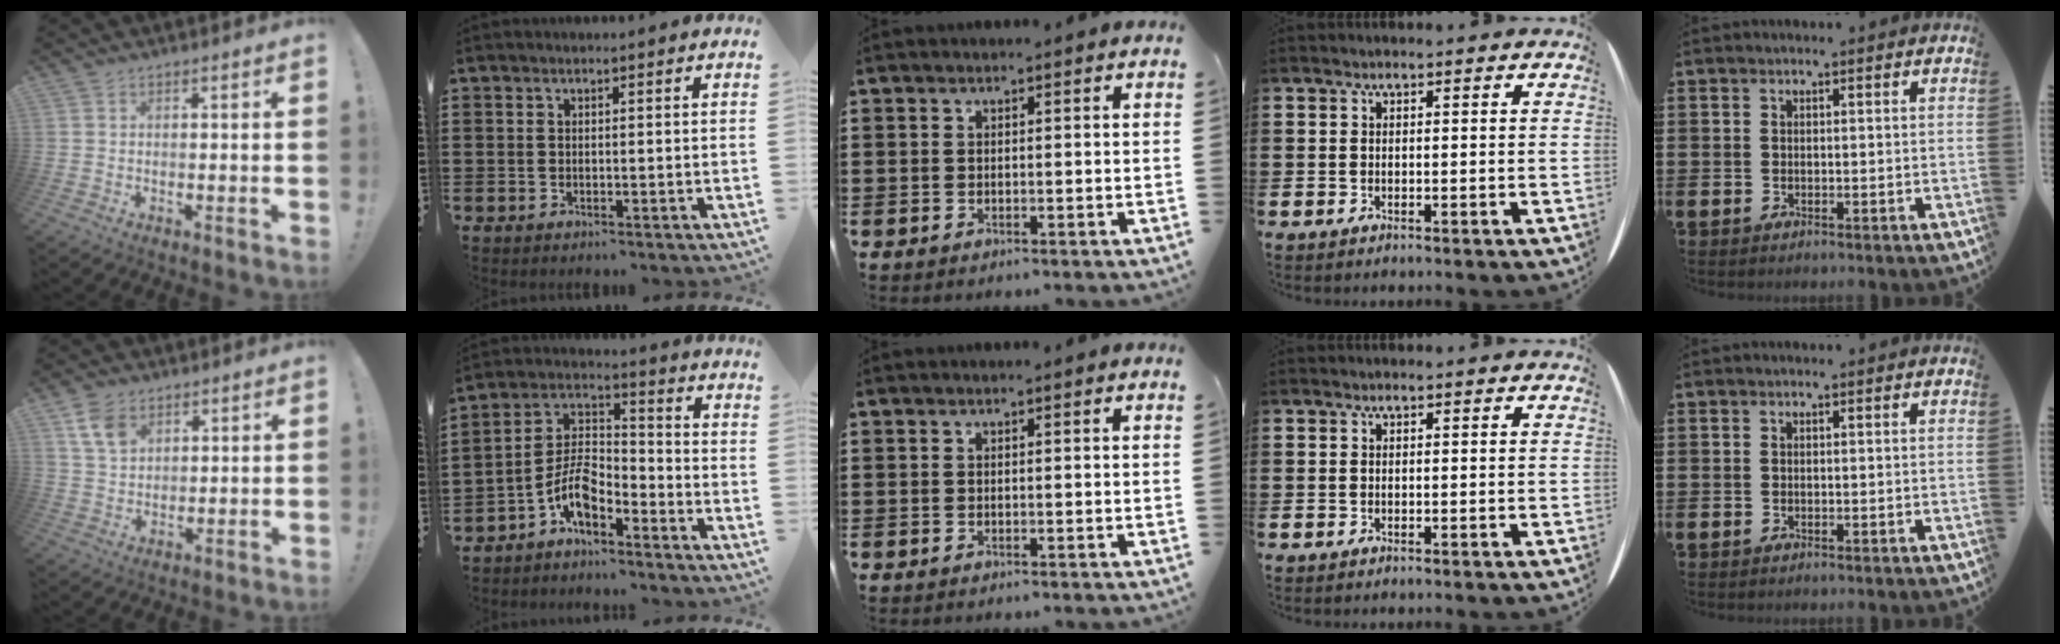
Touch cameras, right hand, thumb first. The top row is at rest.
{"thumb": {"total": 7.6, "force": [4.0, 5.0, 4.0], "torque": [-0.066, -0.012, 0.080]}, "index": {"total": 7.4, "force": [-4.9, 3.2, 4.5], "torque": [-0.107, -0.004, -0.101]}}